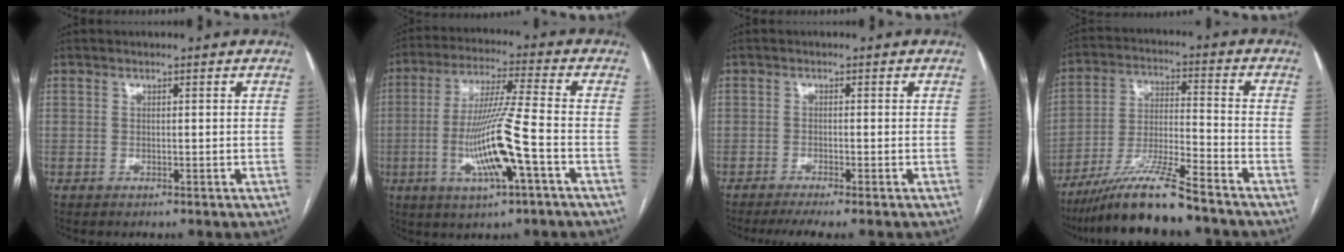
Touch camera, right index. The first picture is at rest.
{"total": 12.9, "force": [-3.6, 0.1, 12.4], "torque": [-0.246, -0.007, -0.070]}
{"total": 4.5, "force": [-3.5, -0.4, 2.7], "torque": [-0.038, -0.007, -0.057]}
{"total": 12.4, "force": [-10.0, 0.0, 7.3], "torque": [-0.136, -0.016, -0.182]}